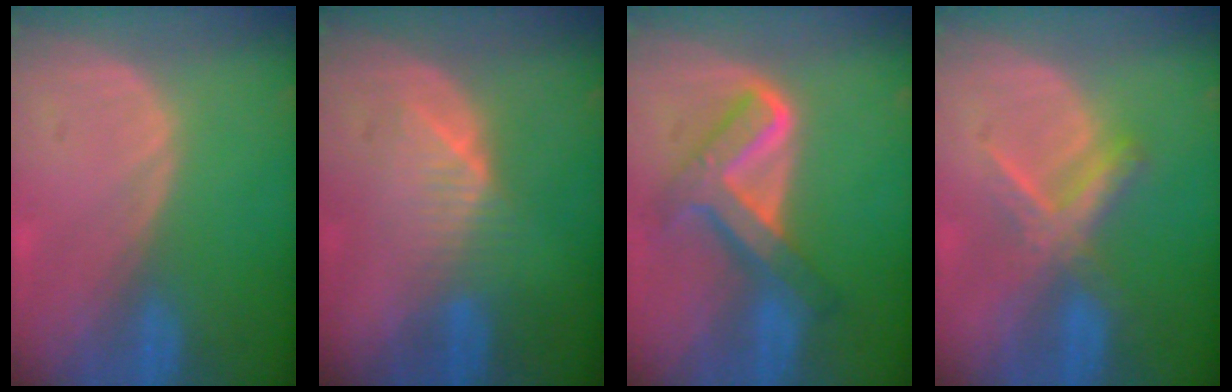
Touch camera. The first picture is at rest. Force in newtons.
{"total": 4.5, "press": 4.4, "slide": 1.0}
{"total": 7.7, "press": 7.7, "slide": 0.5}
{"total": 5.5, "press": 5.4, "slide": 0.5}